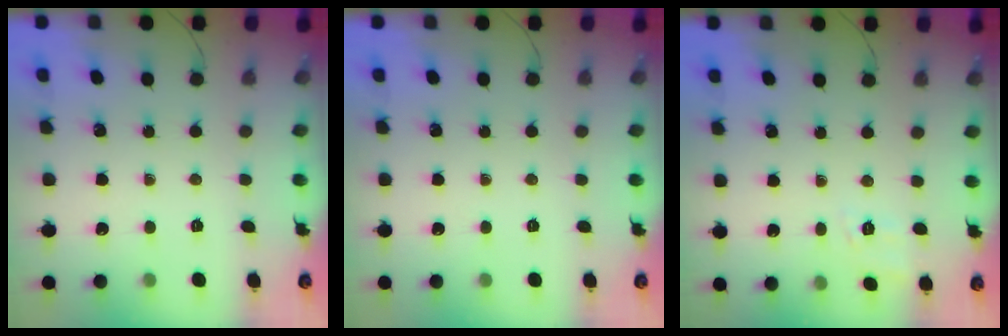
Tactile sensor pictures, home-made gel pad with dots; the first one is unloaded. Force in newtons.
{"total": 0.0}
{"total": 4.1, "press": 3.6, "slide": 2.0}